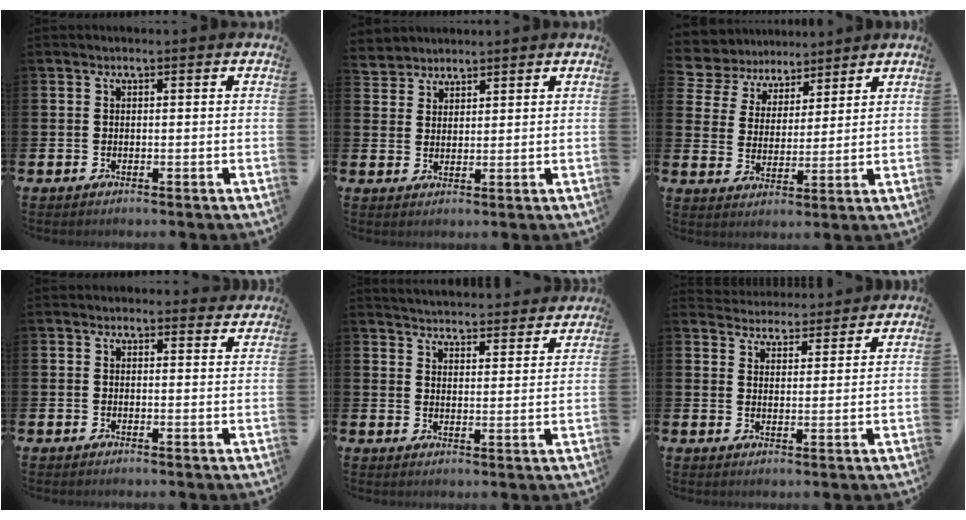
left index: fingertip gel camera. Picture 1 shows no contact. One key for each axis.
{"total": 3.3, "fx": 3.1, "fy": 0.9, "fz": -0.6, "tx": 0.002, "ty": -0.013, "tz": 0.060}
{"total": 5.5, "fx": 4.8, "fy": 2.6, "fz": -0.9, "tx": -0.025, "ty": -0.033, "tz": 0.086}
{"total": 1.0, "fx": 0.9, "fy": 0.5, "fz": 0.1, "tx": 0.005, "ty": -0.001, "tz": 0.015}
{"total": 4.8, "fx": 4.8, "fy": 0.5, "fz": 0.0, "tx": -0.015, "ty": -0.037, "tz": 0.086}
{"total": 4.2, "fx": 4.2, "fy": 0.7, "fz": -0.3, "tx": -0.005, "ty": -0.027, "tz": 0.076}